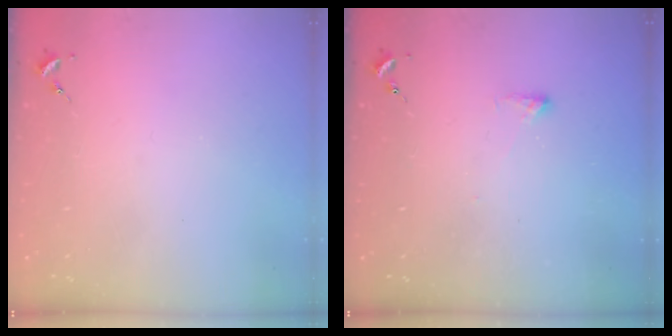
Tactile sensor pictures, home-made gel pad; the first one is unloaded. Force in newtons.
{"total": 2.7, "press": 2.6, "slide": 0.5}